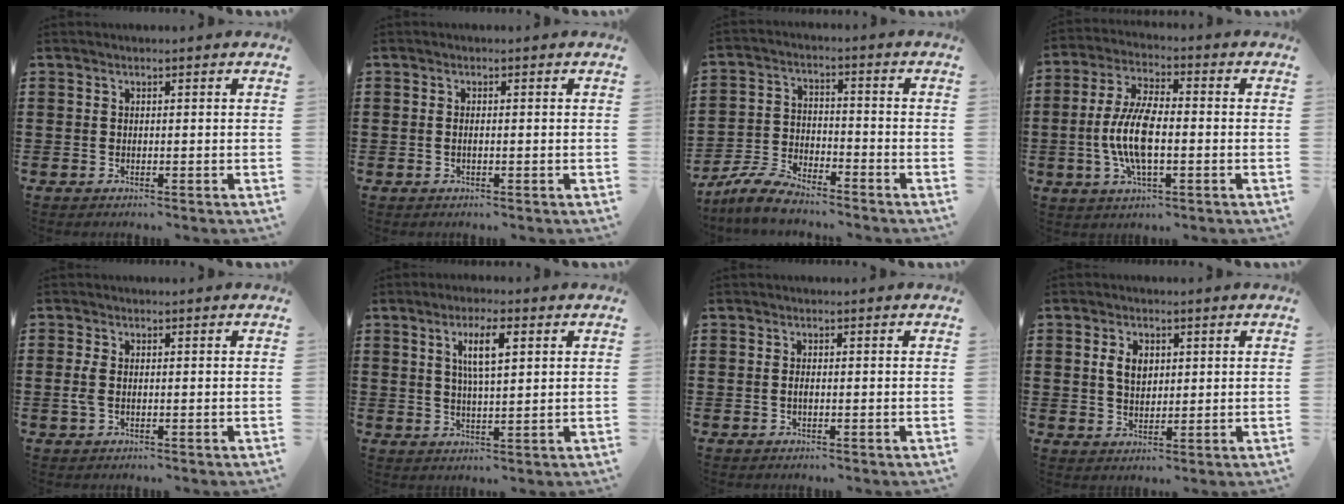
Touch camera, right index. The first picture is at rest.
{"total": 0.8, "force": [-0.1, 0.2, 0.7], "torque": [-0.014, -0.002, -0.002]}
{"total": 6.0, "force": [-5.5, 1.3, 2.1], "torque": [-0.053, 0.006, -0.109]}
{"total": 9.5, "force": [-1.5, 3.5, 8.7], "torque": [-0.198, -0.009, -0.034]}
{"total": 2.4, "force": [-0.3, 1.2, 2.1], "torque": [-0.064, -0.006, -0.012]}
{"total": 5.9, "force": [2.0, 1.4, 5.4], "torque": [-0.111, 0.007, 0.031]}
{"total": 0.7, "force": [-0.2, 0.3, 0.7], "torque": [-0.013, 0.000, -0.003]}
{"total": 3.9, "force": [0.9, 2.5, 2.9], "torque": [-0.063, 0.011, 0.016]}